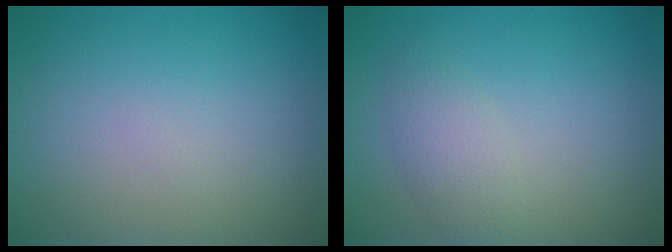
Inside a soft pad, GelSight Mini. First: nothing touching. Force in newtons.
{"total": 2.2, "press": 2.2, "slide": 0.1}